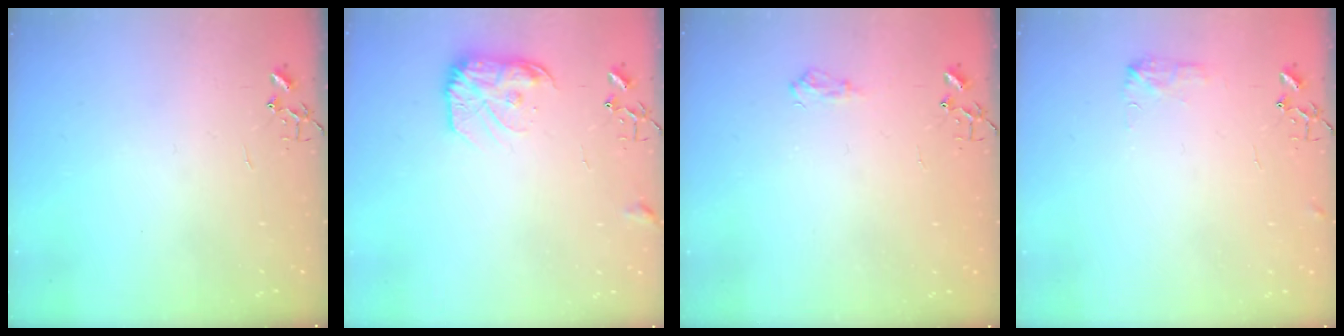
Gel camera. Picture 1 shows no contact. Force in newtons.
{"total": 12.4, "press": 12.4, "slide": 0.7}
{"total": 7.8, "press": 7.8, "slide": 0.9}
{"total": 6.9, "press": 6.9, "slide": 0.3}